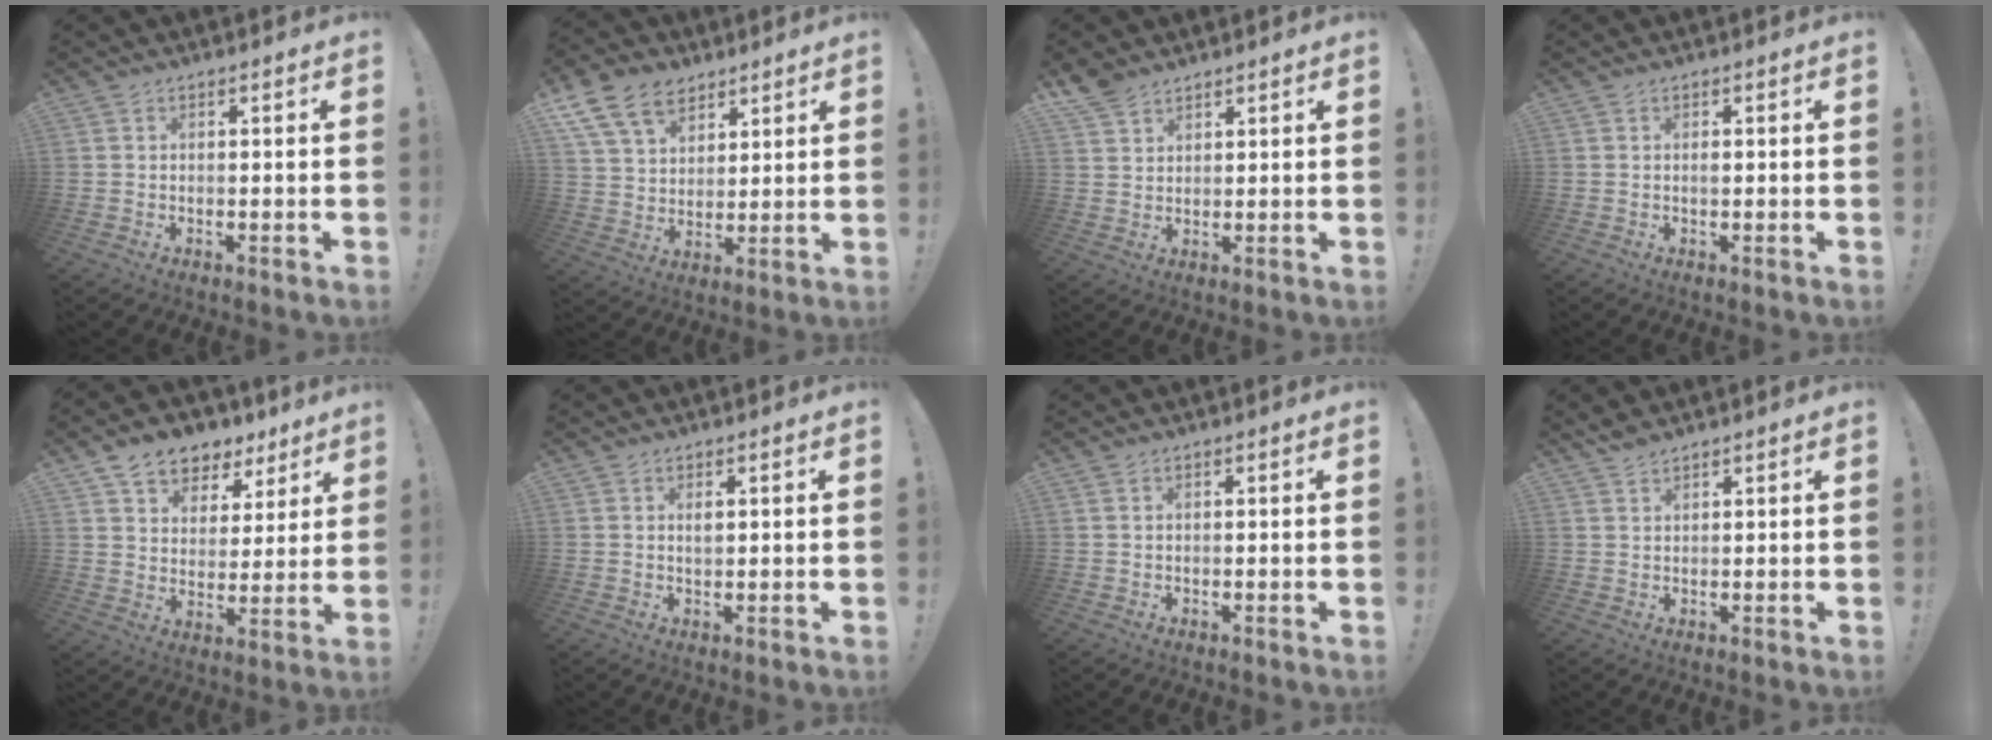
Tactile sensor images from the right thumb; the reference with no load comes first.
{"total": 14.4, "force": [8.3, 9.7, 6.7], "torque": [-0.120, -0.040, 0.163]}
{"total": 4.9, "force": [4.1, 2.3, 1.5], "torque": [-0.028, -0.024, 0.078]}
{"total": 0.6, "force": [-0.1, 0.4, 0.4], "torque": [-0.004, -0.001, -0.002]}
{"total": 9.7, "force": [6.9, 6.4, 2.4], "torque": [-0.045, -0.047, 0.133]}
{"total": 1.7, "force": [0.4, 0.9, 1.4], "torque": [-0.016, -0.003, 0.005]}
{"total": 0.0}
{"total": 2.1, "force": [1.9, 0.7, 0.7], "torque": [-0.013, -0.008, 0.035]}